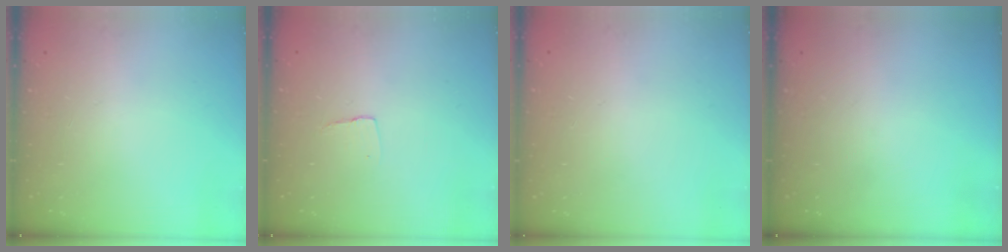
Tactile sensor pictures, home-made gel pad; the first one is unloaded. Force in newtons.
{"total": 3.6, "press": 3.6, "slide": 0.4}
{"total": 0.0}
{"total": 0.0}